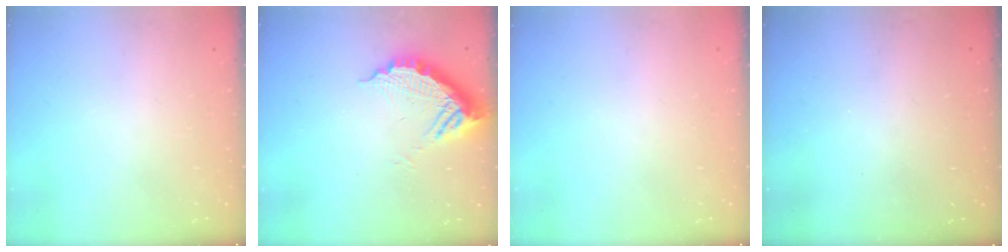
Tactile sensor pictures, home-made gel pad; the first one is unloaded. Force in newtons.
{"total": 11.1, "press": 11.1, "slide": 0.8}
{"total": 0.0}
{"total": 3.3, "press": 3.3, "slide": 0.1}